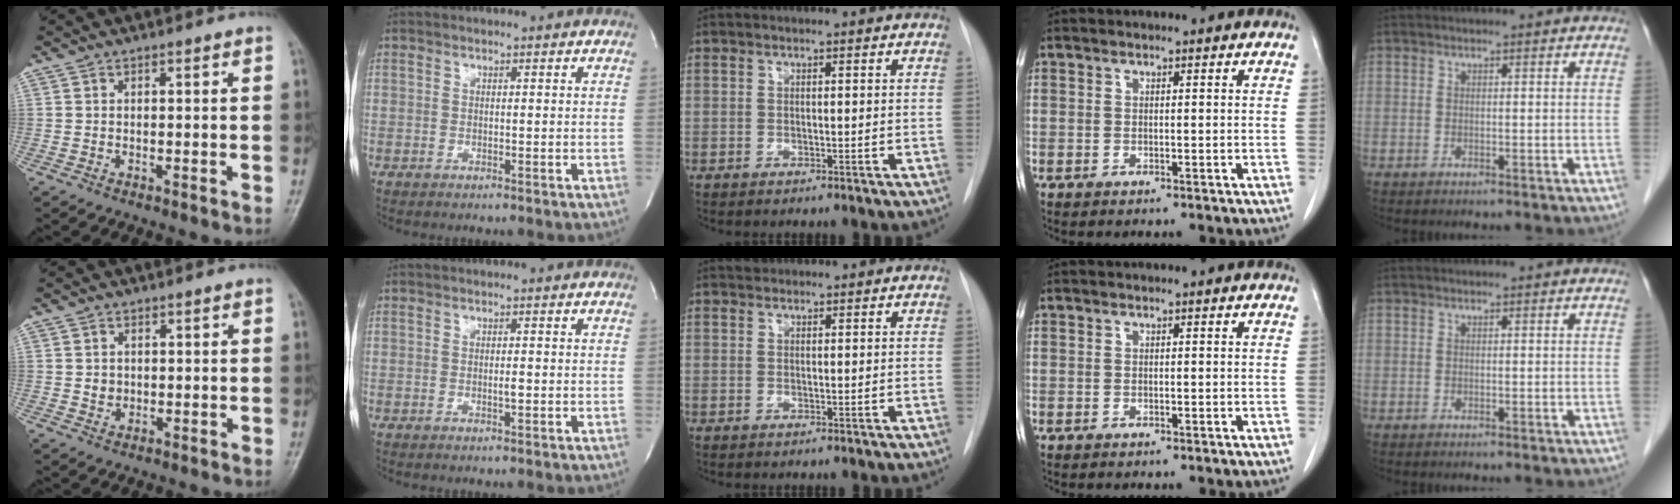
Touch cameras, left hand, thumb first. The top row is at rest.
{"thumb": {"total": 2.0, "force": [0.2, 1.8, 0.8], "torque": [-0.004, 0.001, 0.007]}, "index": {"total": 0.8, "force": [-0.1, 0.1, 0.8], "torque": [-0.017, -0.001, -0.001]}, "middle": {"total": 0.7, "force": [0.6, 0.4, -0.1], "torque": [-0.002, 0.006, 0.010]}}